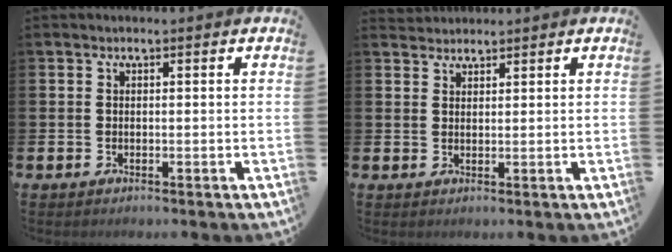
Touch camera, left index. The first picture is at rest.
{"total": 2.1, "force": [2.0, 0.5, -0.2], "torque": [0.014, -0.008, 0.036]}